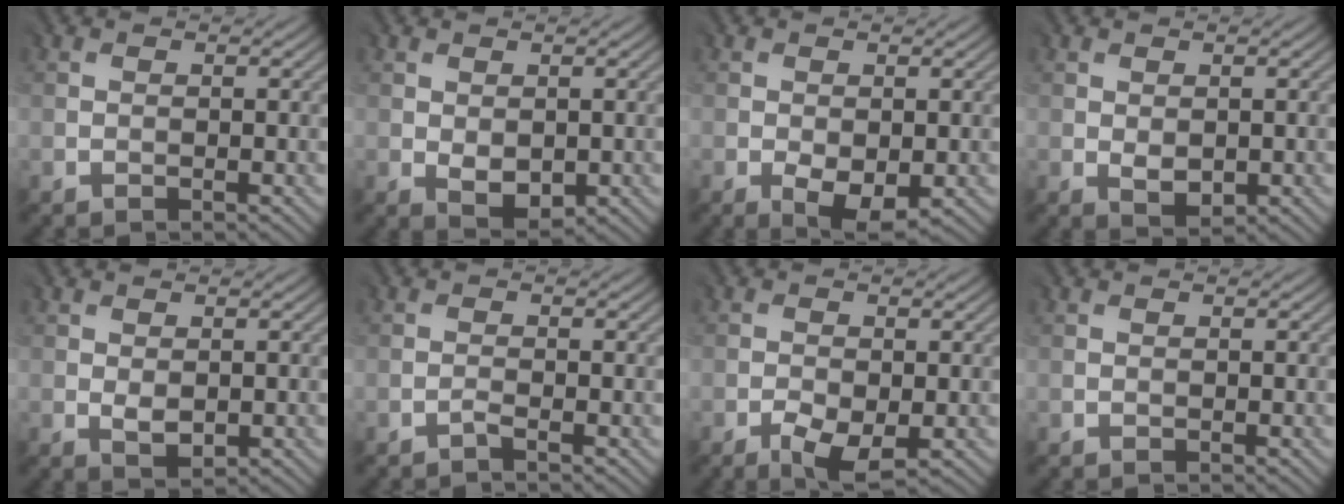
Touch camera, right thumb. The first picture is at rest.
{"total": 3.1, "force": [-0.3, 2.1, 2.2], "torque": [-0.042, -0.008, 0.001]}
{"total": 4.2, "force": [-1.5, 2.3, 3.2], "torque": [-0.062, -0.013, -0.020]}
{"total": 2.2, "force": [-0.2, 1.5, 1.6], "torque": [-0.029, -0.006, 0.003]}
{"total": 1.9, "force": [-0.1, 1.3, 1.3], "torque": [-0.028, -0.006, 0.005]}
{"total": 1.0, "force": [-0.8, -0.6, -0.2], "torque": [0.004, 0.001, -0.018]}
{"total": 3.9, "force": [-2.0, 1.6, 2.9], "torque": [-0.059, -0.010, -0.035]}
{"total": 0.0}